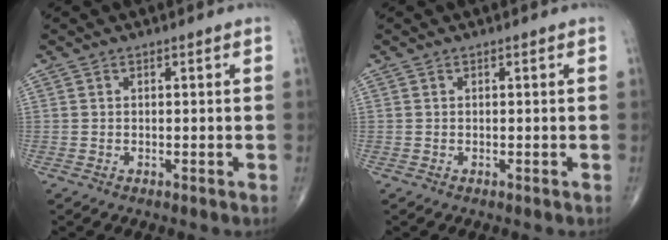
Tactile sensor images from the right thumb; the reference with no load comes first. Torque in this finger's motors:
{"motor_torque": [0.00, 0.00, 0.02, -0.02, 0.02]}